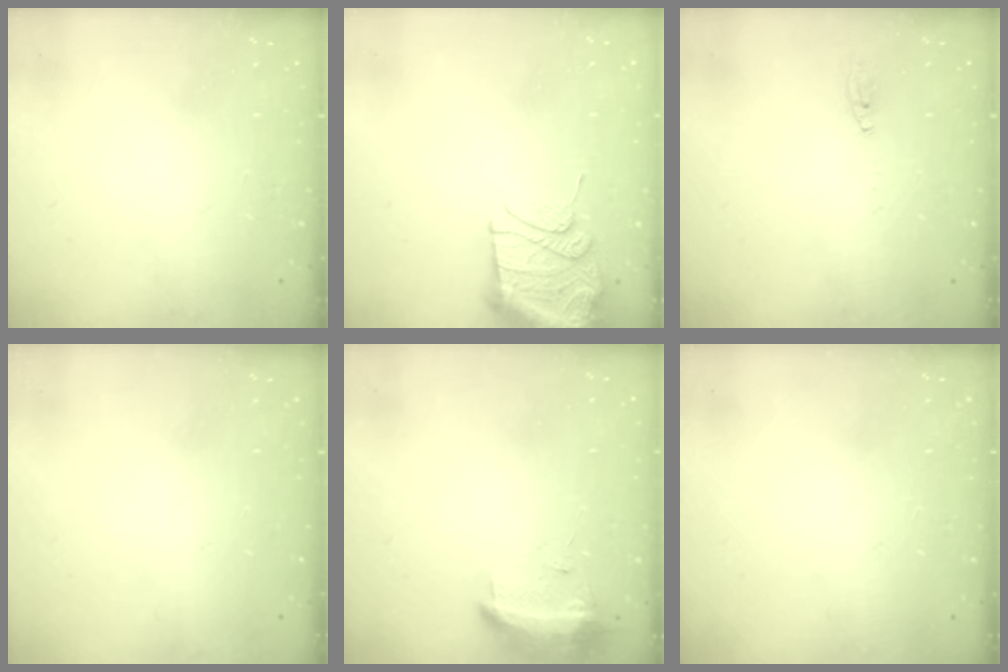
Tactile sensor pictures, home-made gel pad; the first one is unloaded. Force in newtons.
{"total": 12.9, "press": 12.6, "slide": 2.9}
{"total": 2.2, "press": 2.2, "slide": 0.2}
{"total": 0.0}
{"total": 9.0, "press": 8.8, "slide": 1.8}
{"total": 0.0}